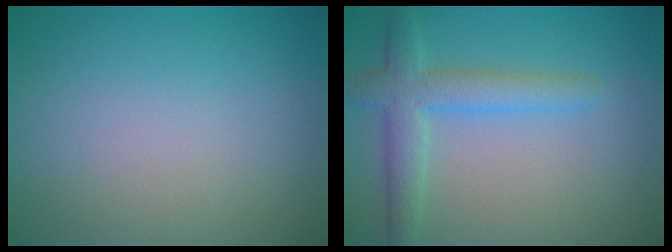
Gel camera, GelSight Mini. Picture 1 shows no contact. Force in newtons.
{"total": 2.9, "press": 2.9, "slide": 0.1}